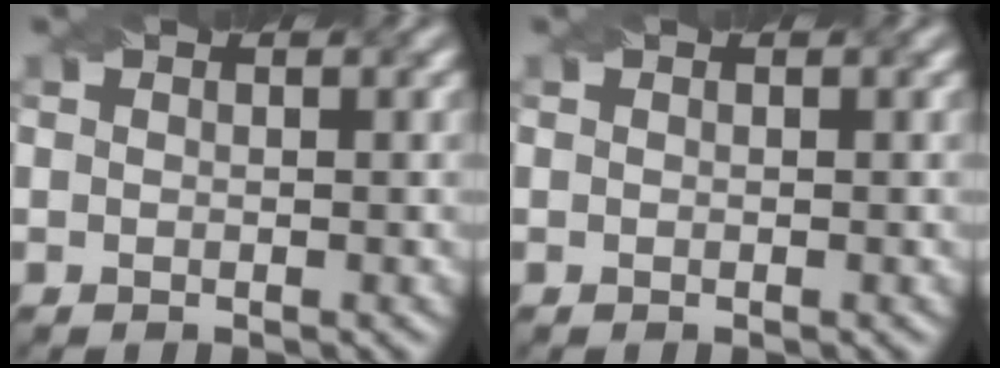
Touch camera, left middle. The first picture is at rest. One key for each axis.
{"total": 0.0}